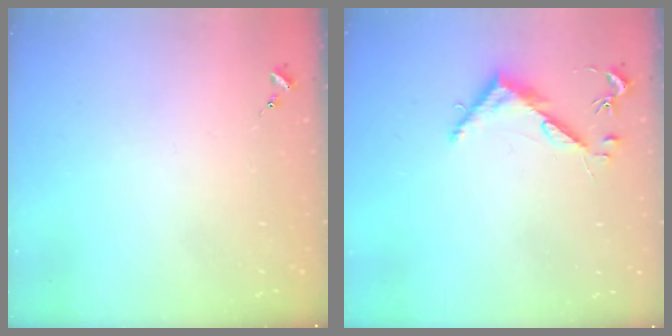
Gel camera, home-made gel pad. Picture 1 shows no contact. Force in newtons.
{"total": 5.1, "press": 5.1, "slide": 0.3}